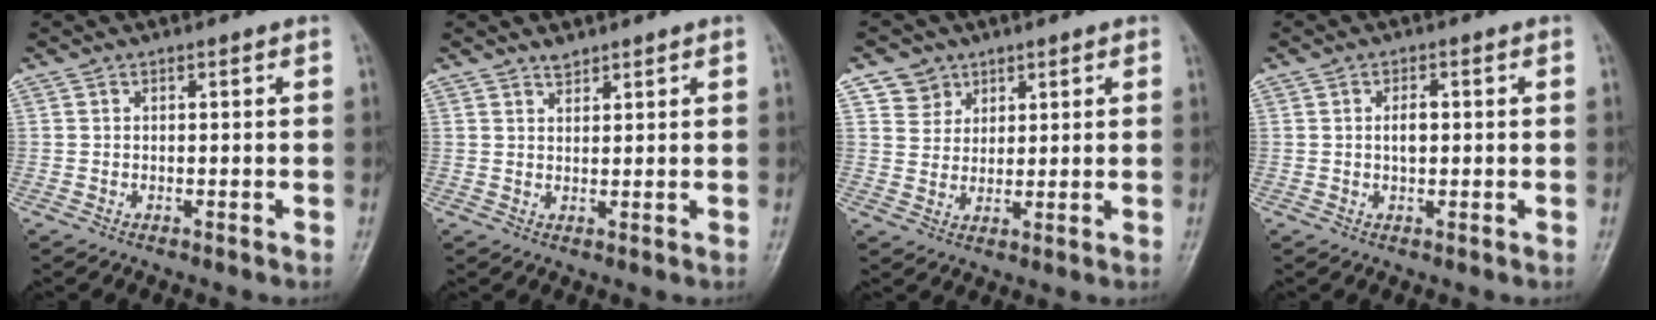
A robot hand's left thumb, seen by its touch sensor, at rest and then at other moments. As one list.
[{"total": 1.9, "force": [1.7, 0.7, 0.5], "torque": [0.001, -0.013, 0.030]}, {"total": 5.1, "force": [2.9, 4.2, 0.2], "torque": [0.026, -0.020, 0.053]}, {"total": 2.3, "force": [0.2, 1.3, 1.9], "torque": [-0.033, 0.002, 0.003]}]